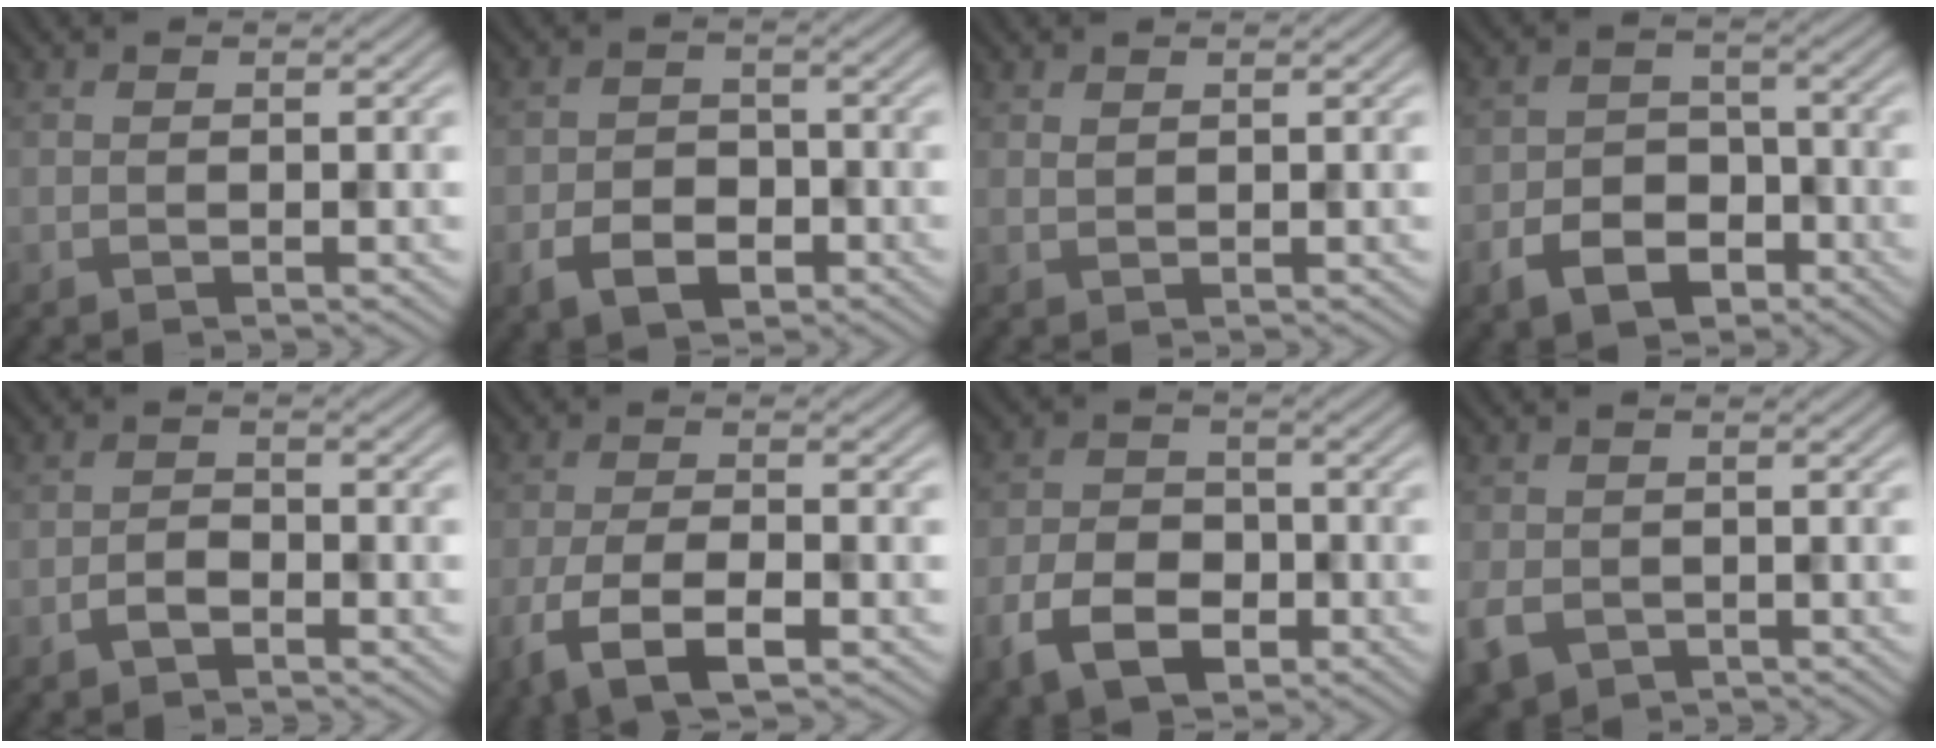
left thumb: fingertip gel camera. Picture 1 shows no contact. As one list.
[{"total": 5.4, "force": [-2.6, 3.6, 3.0], "torque": [-0.058, -0.008, -0.054]}, {"total": 0.7, "force": [0.6, 0.3, 0.2], "torque": [-0.009, -0.001, 0.012]}, {"total": 6.7, "force": [-3.7, 4.4, 3.5], "torque": [-0.071, -0.006, -0.074]}, {"total": 2.4, "force": [-1.5, 1.3, 1.3], "torque": [-0.025, 0.004, -0.034]}, {"total": 7.1, "force": [-3.6, 2.8, 5.4], "torque": [-0.116, -0.008, -0.073]}, {"total": 7.7, "force": [-3.7, 5.0, 4.5], "torque": [-0.101, -0.009, -0.076]}, {"total": 3.9, "force": [-1.7, 3.0, 1.9], "torque": [-0.055, -0.016, -0.038]}]